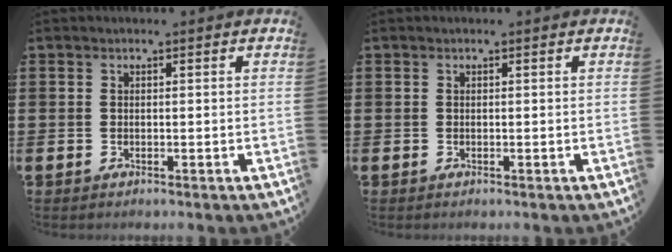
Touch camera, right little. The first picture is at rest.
{"total": 0.0}